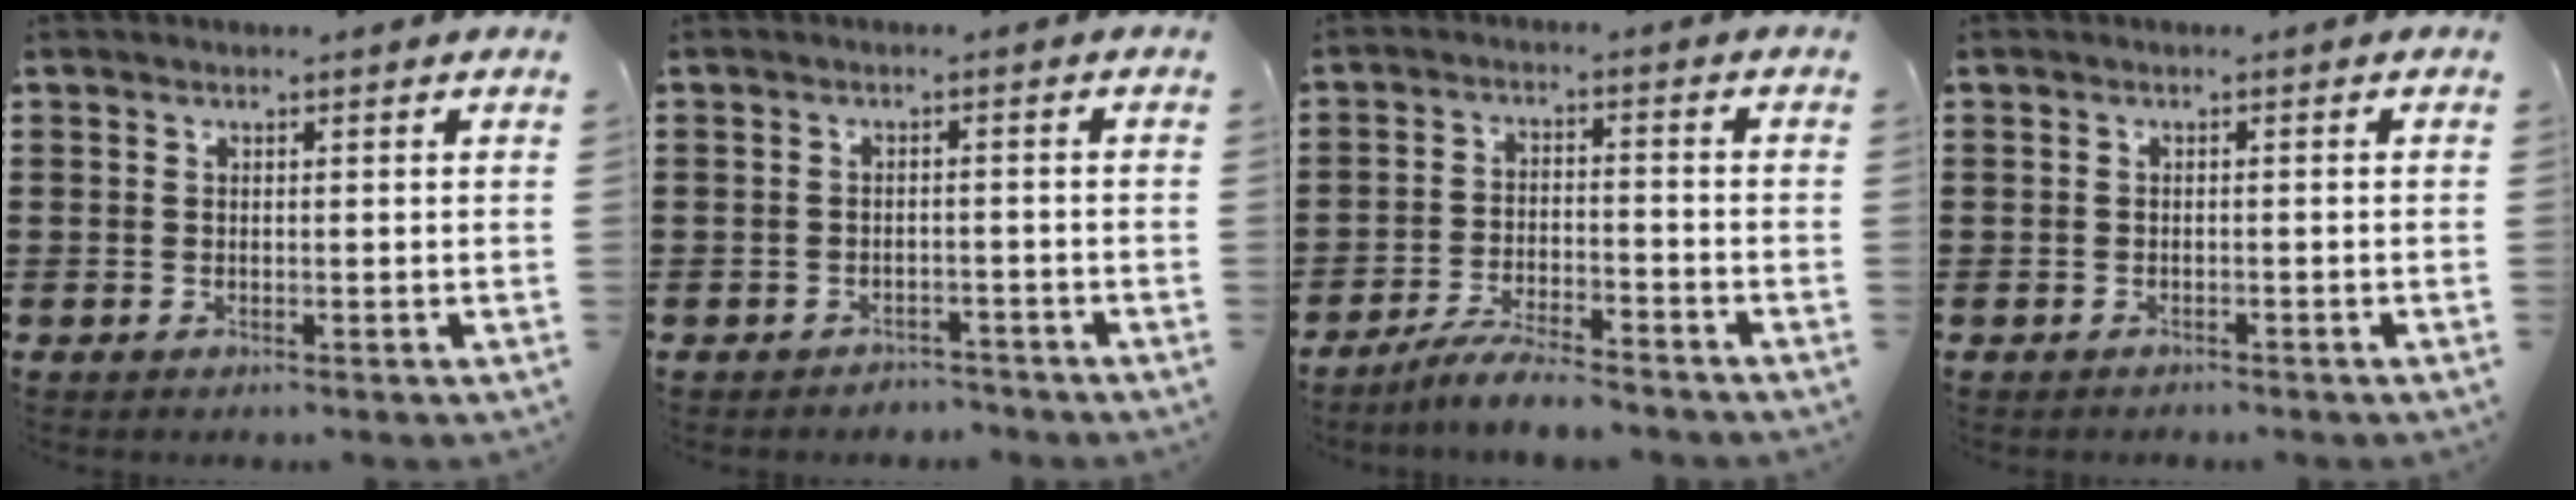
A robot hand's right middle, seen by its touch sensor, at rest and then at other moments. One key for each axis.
{"total": 2.0, "fx": -2.0, "fy": 0.3, "fz": -0.3, "tx": -0.003, "ty": -0.001, "tz": -0.045}
{"total": 5.7, "fx": -5.3, "fy": 0.1, "fz": 2.0, "tx": -0.046, "ty": -0.008, "tz": -0.103}
{"total": 0.9, "fx": -0.9, "fy": 0.2, "fz": -0.1, "tx": 0.000, "ty": 0.000, "tz": -0.019}